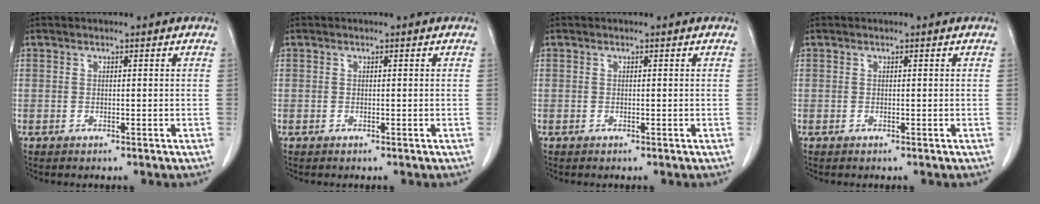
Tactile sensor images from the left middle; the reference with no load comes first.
{"total": 0.0}
{"total": 0.0}
{"total": 0.0}